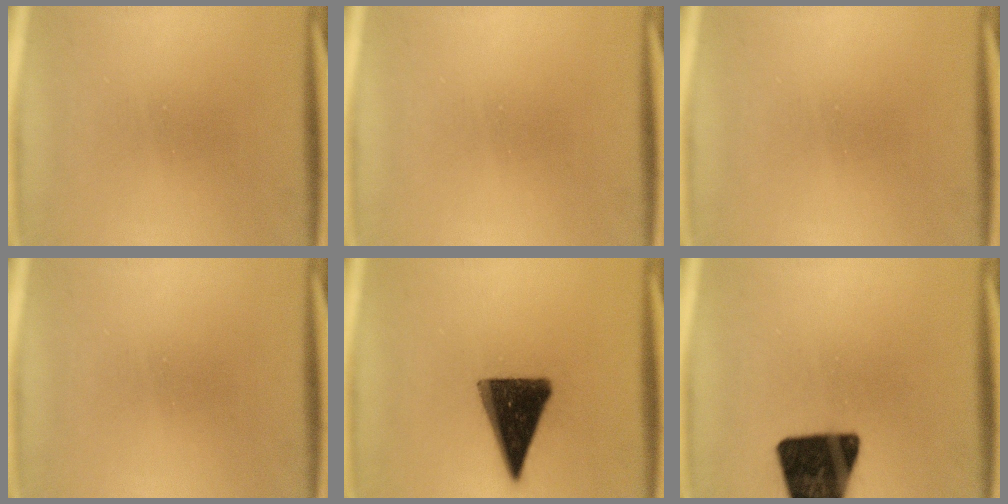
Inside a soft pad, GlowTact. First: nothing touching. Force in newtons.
{"total": 0.0}
{"total": 0.0}
{"total": 0.0}
{"total": 14.2}
{"total": 18.9}